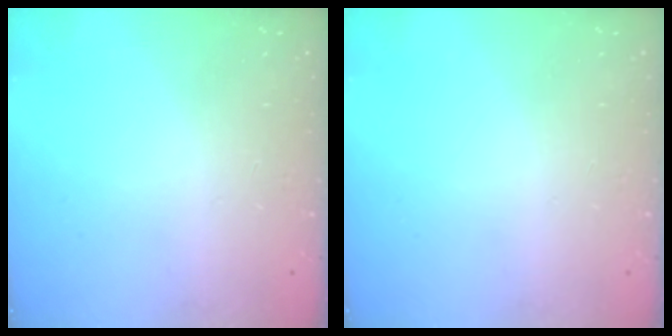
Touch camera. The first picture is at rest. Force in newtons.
{"total": 0.0}